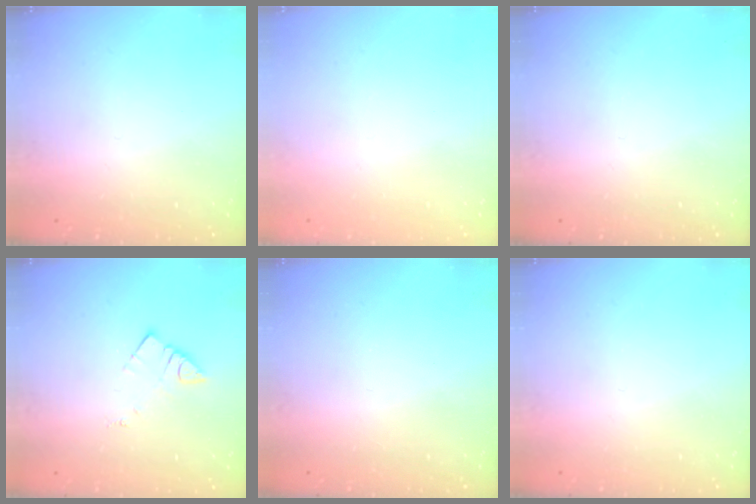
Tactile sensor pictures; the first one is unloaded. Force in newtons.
{"total": 1.5, "press": 1.5, "slide": 0.1}
{"total": 0.0}
{"total": 3.8, "press": 3.8, "slide": 0.2}
{"total": 1.6, "press": 1.6, "slide": 0.2}
{"total": 0.0}